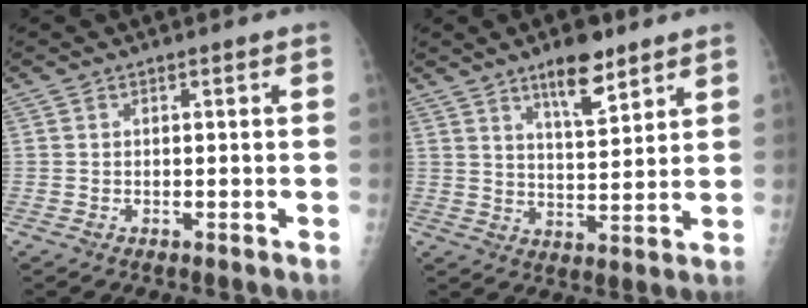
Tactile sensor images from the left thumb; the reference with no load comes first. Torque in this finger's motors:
{"motor_torque": [0.80, -0.45, 0.64, -0.69, 0.11]}